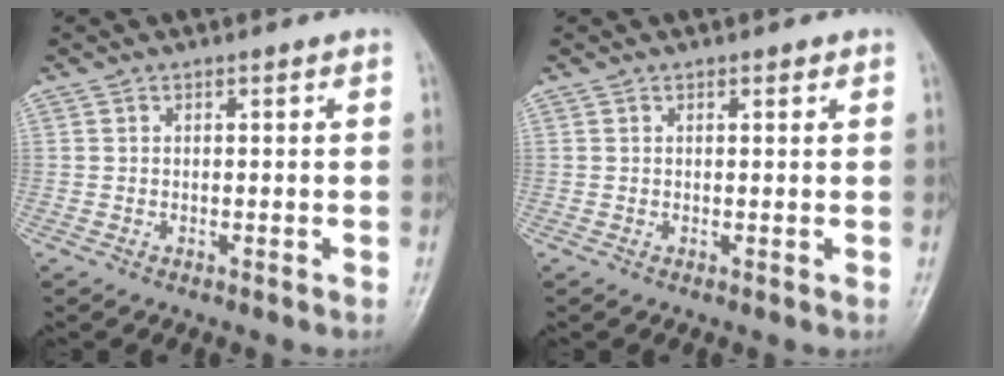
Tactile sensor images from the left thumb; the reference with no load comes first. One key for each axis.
{"total": 0.8, "fx": 0.5, "fy": 0.4, "fz": 0.5, "tx": -0.003, "ty": -0.002, "tz": 0.005}